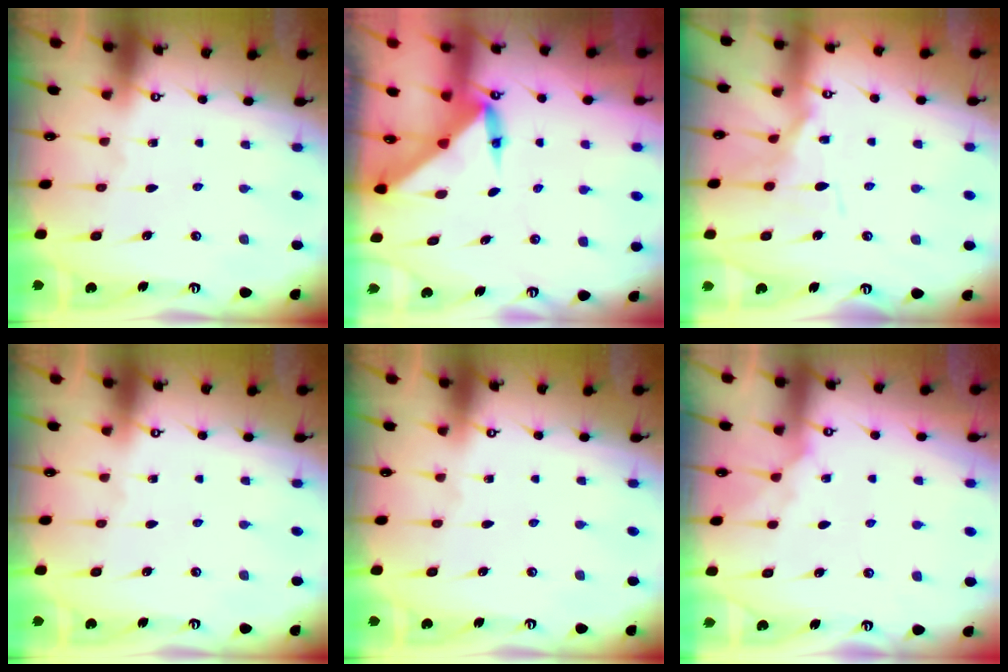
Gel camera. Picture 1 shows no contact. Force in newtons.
{"total": 3.8, "press": 3.8, "slide": 0.4}
{"total": 10.3, "press": 10.3, "slide": 0.9}
{"total": 0.0}
{"total": 0.0}
{"total": 5.7, "press": 5.6, "slide": 0.8}